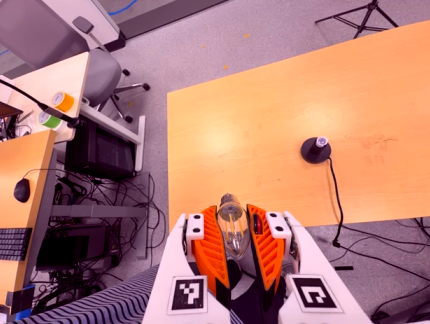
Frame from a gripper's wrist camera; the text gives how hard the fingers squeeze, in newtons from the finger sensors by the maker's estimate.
{"total": 21.4, "left": 24.6, "right": 18.2}